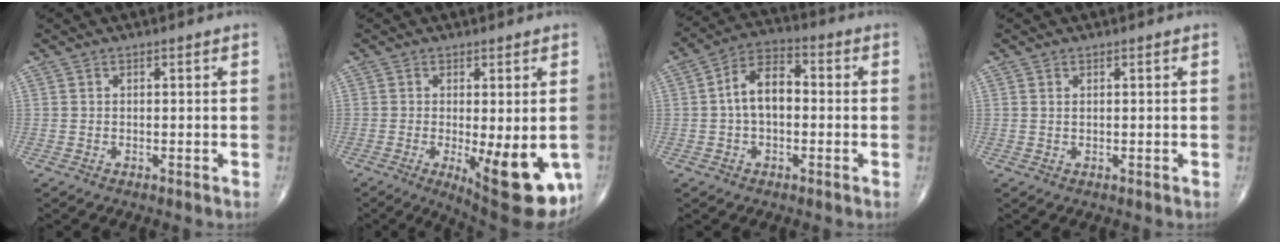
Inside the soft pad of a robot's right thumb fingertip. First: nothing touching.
{"total": 15.0, "force": [-4.2, 5.1, 13.5], "torque": [-0.144, -0.020, -0.040]}
{"total": 9.0, "force": [0.0, 5.4, 7.2], "torque": [-0.119, 0.030, -0.011]}
{"total": 0.6, "force": [0.3, 0.2, 0.4], "torque": [-0.009, 0.002, 0.008]}